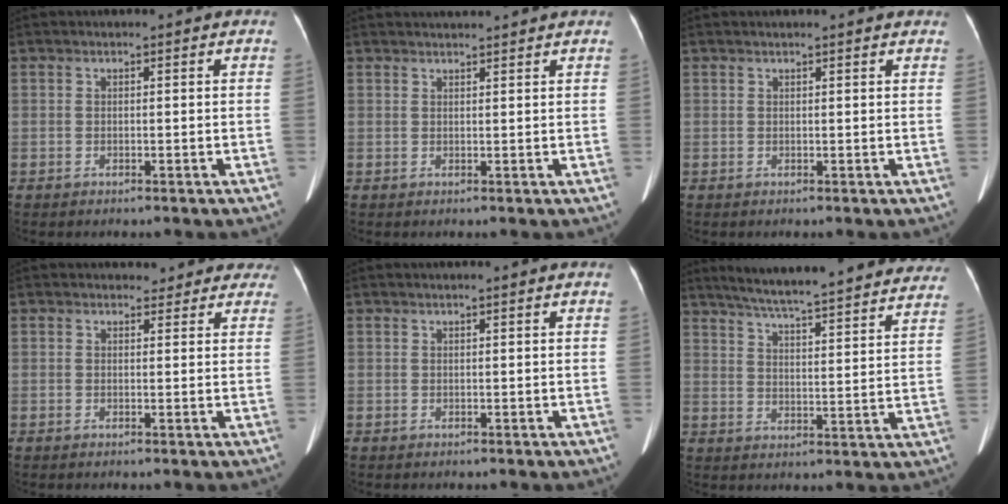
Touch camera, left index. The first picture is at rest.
{"total": 4.0, "force": [3.8, -0.4, 1.1], "torque": [-0.013, 0.023, 0.049]}
{"total": 4.7, "force": [4.3, 0.6, 2.0], "torque": [-0.022, 0.025, 0.042]}
{"total": 5.3, "force": [4.7, 2.4, 0.1], "torque": [0.024, -0.003, 0.033]}
{"total": 0.8, "force": [0.6, -0.2, 0.4], "torque": [-0.018, 0.004, 0.018]}
{"total": 30.2, "force": [27.1, 3.2, 13.0], "torque": [-0.200, -0.038, 0.336]}